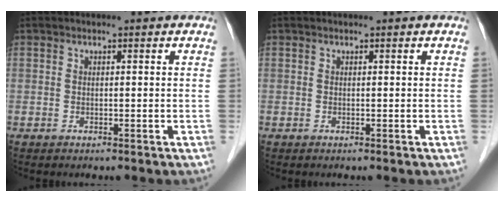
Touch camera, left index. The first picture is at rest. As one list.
[{"total": 0.0}]